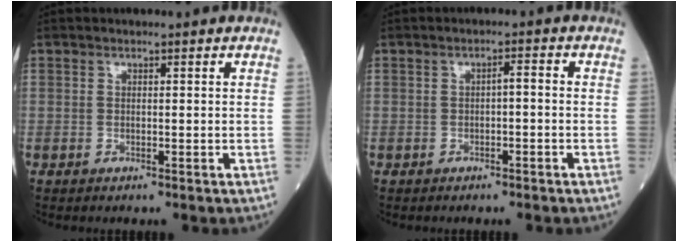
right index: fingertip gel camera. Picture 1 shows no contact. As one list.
[{"total": 1.6, "force": [-0.3, 0.4, 1.6], "torque": [-0.023, 0.009, -0.005]}]